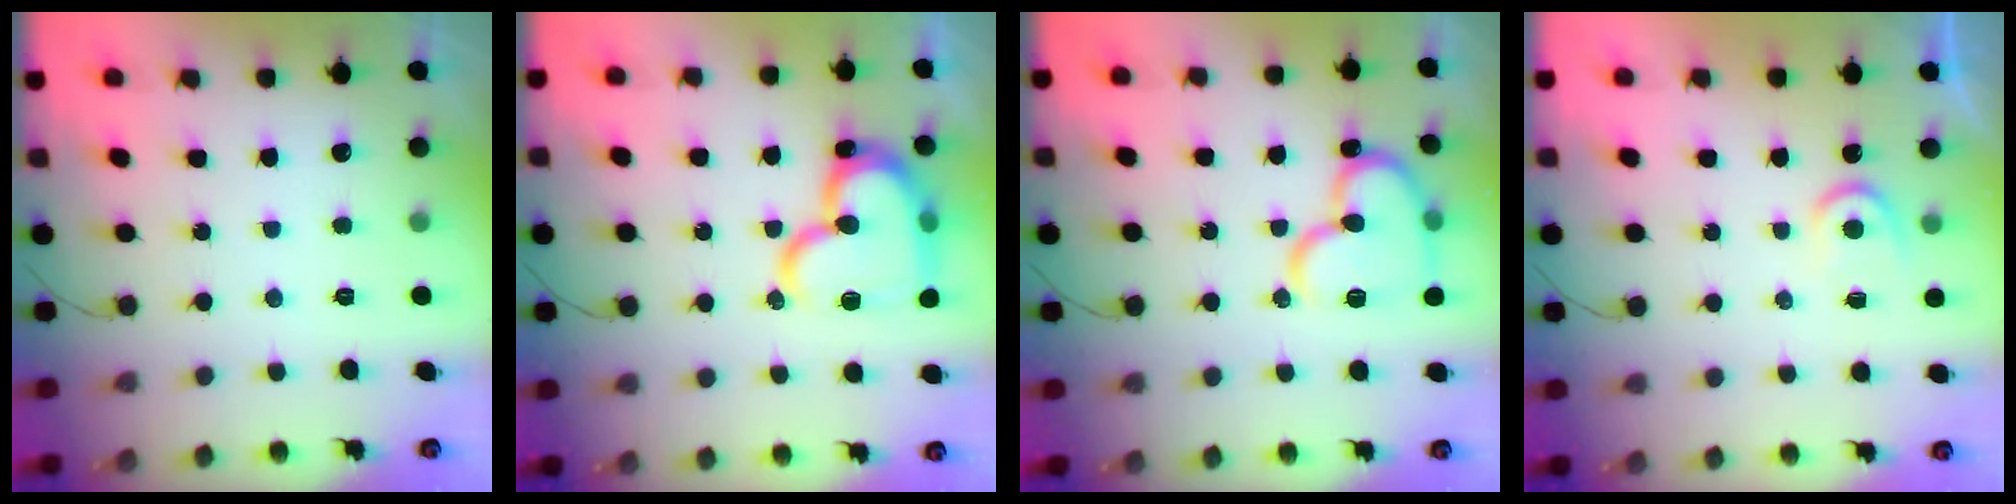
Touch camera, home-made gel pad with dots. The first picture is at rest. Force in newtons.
{"total": 21.9, "press": 21.8, "slide": 2.1}
{"total": 16.6, "press": 16.5, "slide": 2.3}
{"total": 3.6, "press": 3.6, "slide": 0.4}